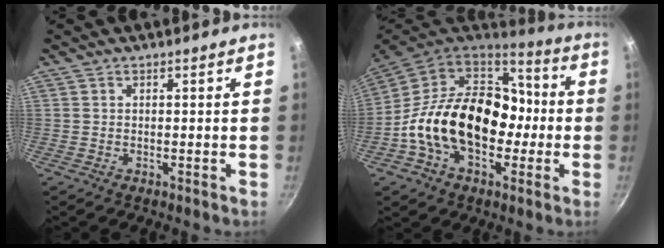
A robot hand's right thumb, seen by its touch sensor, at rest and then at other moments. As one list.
[{"total": 23.7, "force": [-2.9, 16.4, 16.8], "torque": [-0.256, 0.056, -0.051]}]